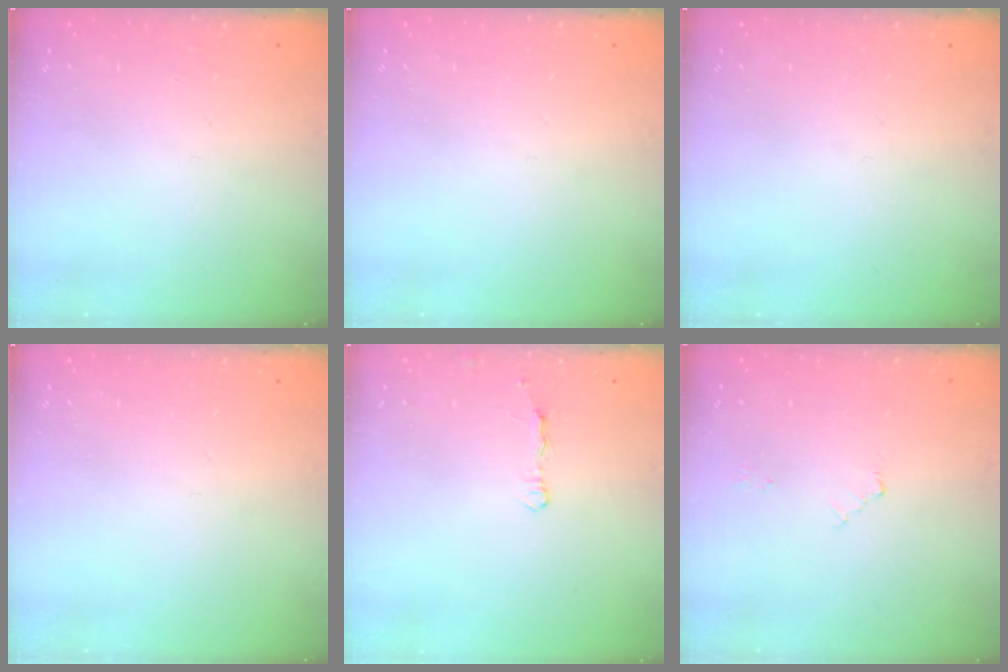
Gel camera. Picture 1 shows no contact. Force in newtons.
{"total": 0.0}
{"total": 0.0}
{"total": 0.0}
{"total": 5.4, "press": 4.4, "slide": 3.1}
{"total": 2.0, "press": 2.0, "slide": 0.3}